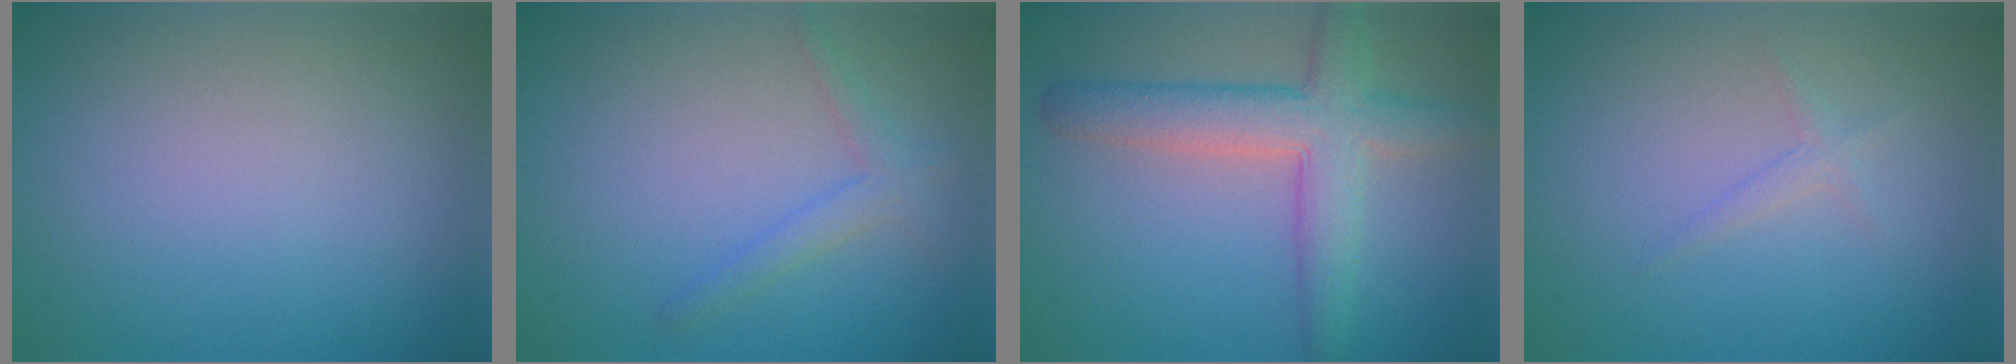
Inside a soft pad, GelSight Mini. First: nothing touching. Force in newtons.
{"total": 1.8, "press": 1.8, "slide": 0.0}
{"total": 5.6, "press": 5.6, "slide": 0.2}
{"total": 0.9, "press": 0.9, "slide": 0.1}